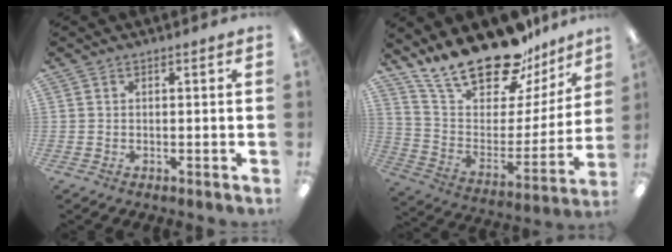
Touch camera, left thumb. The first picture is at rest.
{"total": 23.1, "force": [19.0, 8.6, 9.9], "torque": [-0.171, -0.136, 0.333]}